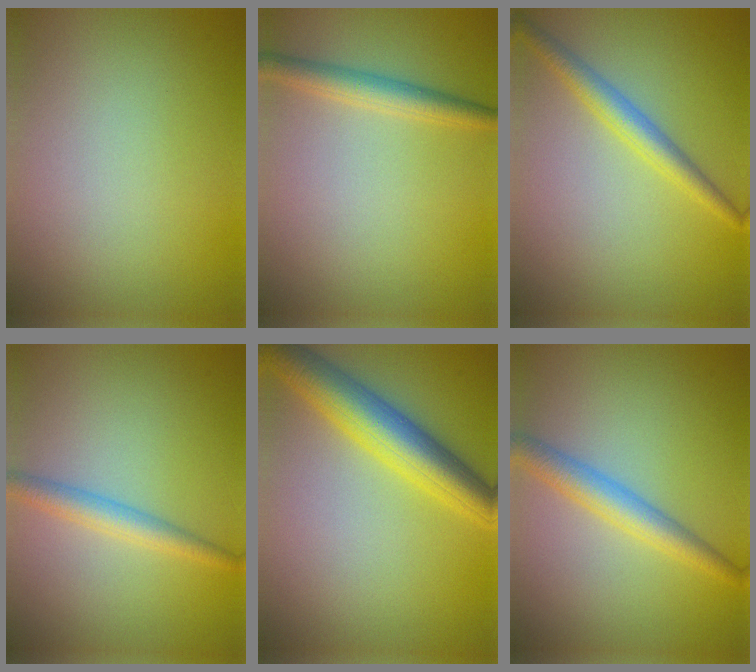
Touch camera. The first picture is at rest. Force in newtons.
{"total": 2.6, "press": 2.6, "slide": 0.1}
{"total": 2.8, "press": 2.8, "slide": 0.1}
{"total": 2.5, "press": 2.5, "slide": 0.1}
{"total": 5.6, "press": 5.6, "slide": 0.3}
{"total": 3.4, "press": 3.4, "slide": 0.0}